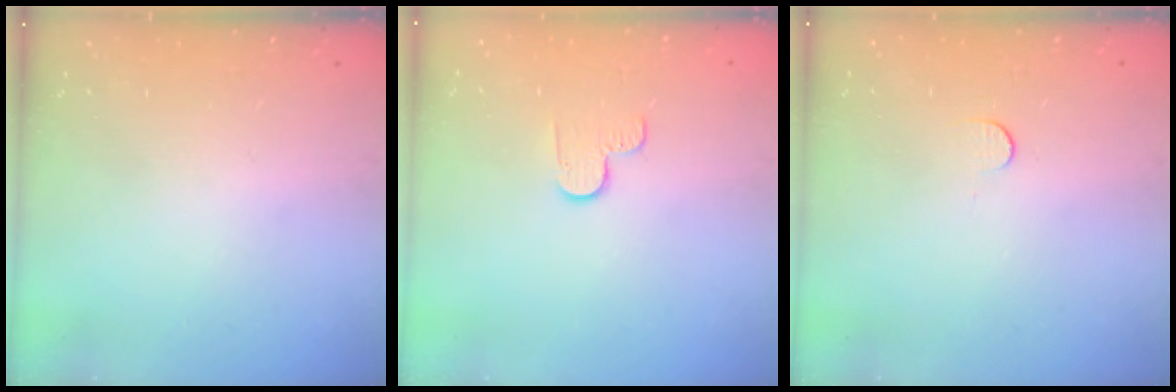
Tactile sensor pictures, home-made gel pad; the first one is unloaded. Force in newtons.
{"total": 3.8, "press": 3.8, "slide": 0.4}
{"total": 3.7, "press": 3.7, "slide": 0.4}